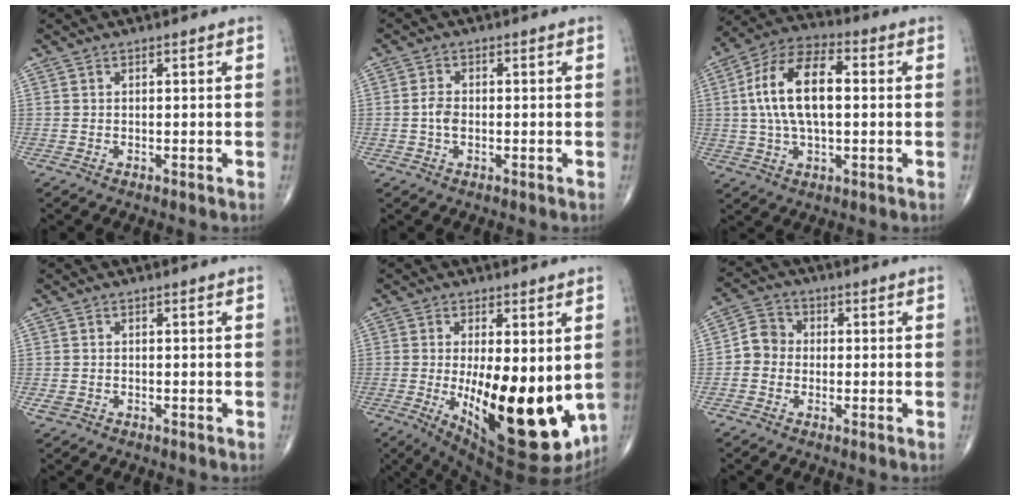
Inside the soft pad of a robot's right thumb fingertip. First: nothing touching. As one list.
[{"total": 2.8, "force": [-0.4, 1.7, 2.1], "torque": [-0.042, 0.006, -0.011]}, {"total": 15.4, "force": [1.5, 7.8, 13.2], "torque": [-0.251, 0.026, 0.023]}, {"total": 1.5, "force": [-0.6, 1.1, 0.7], "torque": [-0.016, 0.002, -0.010]}, {"total": 22.2, "force": [-2.8, 8.5, 20.3], "torque": [-0.268, -0.040, -0.013]}, {"total": 5.0, "force": [-0.8, 4.6, 2.0], "torque": [-0.017, 0.017, -0.028]}]